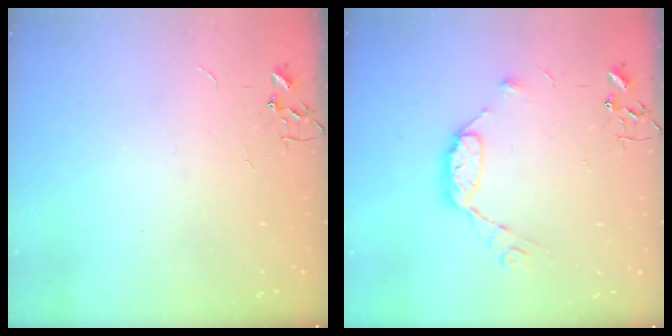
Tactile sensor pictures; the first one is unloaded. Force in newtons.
{"total": 10.1, "press": 10.0, "slide": 0.6}